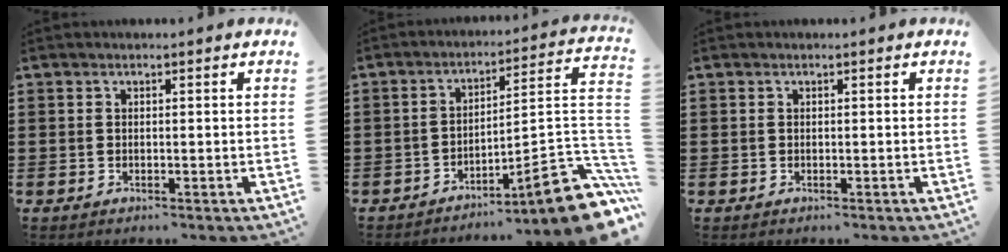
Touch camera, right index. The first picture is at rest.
{"total": 10.2, "force": [-6.4, 1.9, 7.7], "torque": [-0.102, -0.001, -0.121]}
{"total": 0.0}